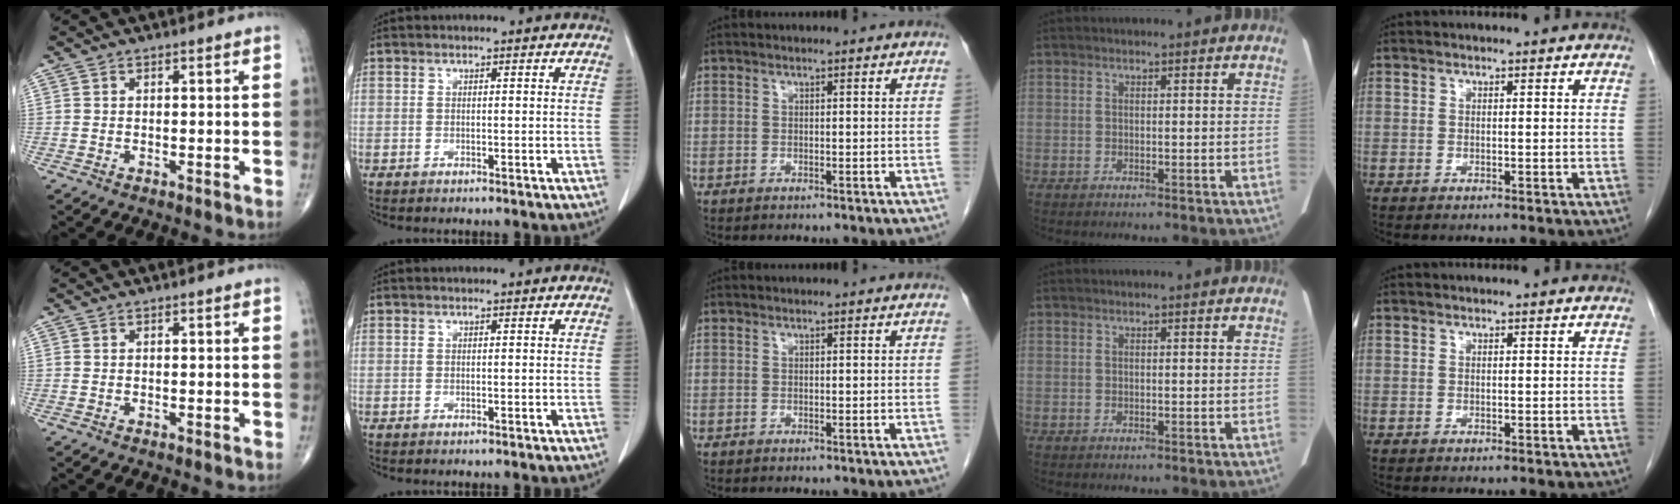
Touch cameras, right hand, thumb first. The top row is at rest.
{}